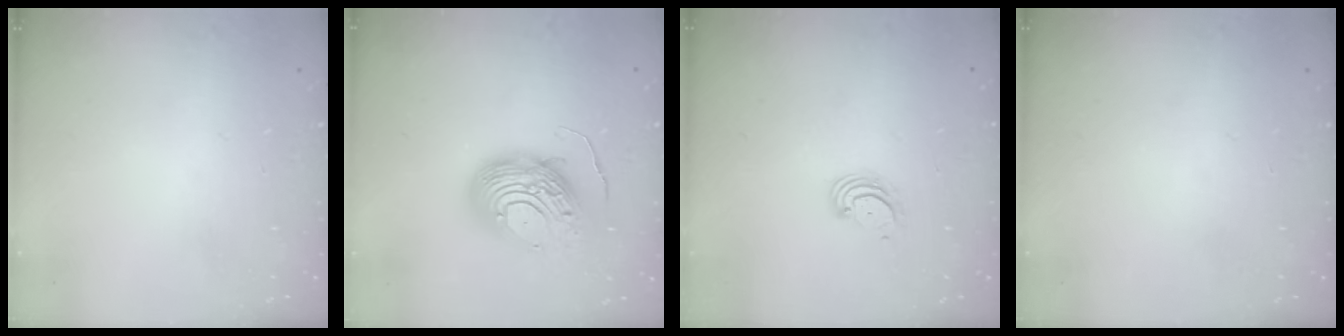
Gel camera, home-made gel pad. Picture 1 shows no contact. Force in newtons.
{"total": 13.4, "press": 13.4, "slide": 1.2}
{"total": 2.9, "press": 2.9, "slide": 0.4}
{"total": 0.0}